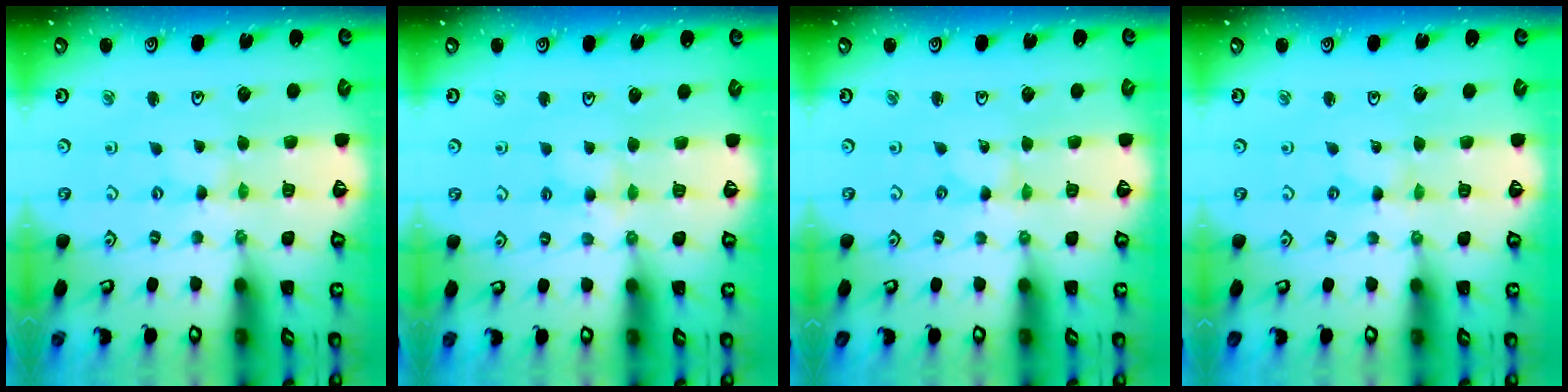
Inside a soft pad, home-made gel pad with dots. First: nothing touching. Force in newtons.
{"total": 4.0, "press": 4.0, "slide": 0.5}
{"total": 0.0}
{"total": 0.0}